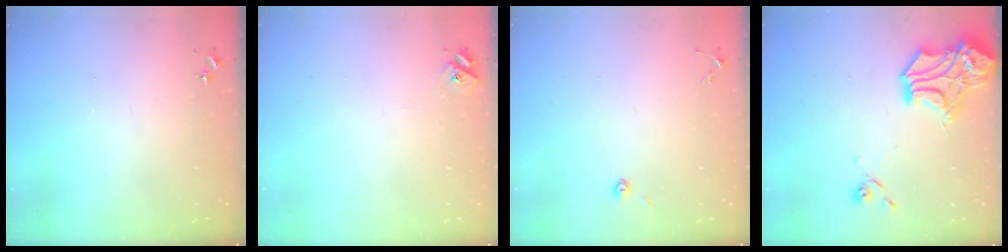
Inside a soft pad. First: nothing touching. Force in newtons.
{"total": 2.8, "press": 2.8, "slide": 0.3}
{"total": 2.9, "press": 2.8, "slide": 1.0}
{"total": 16.6, "press": 16.4, "slide": 2.4}